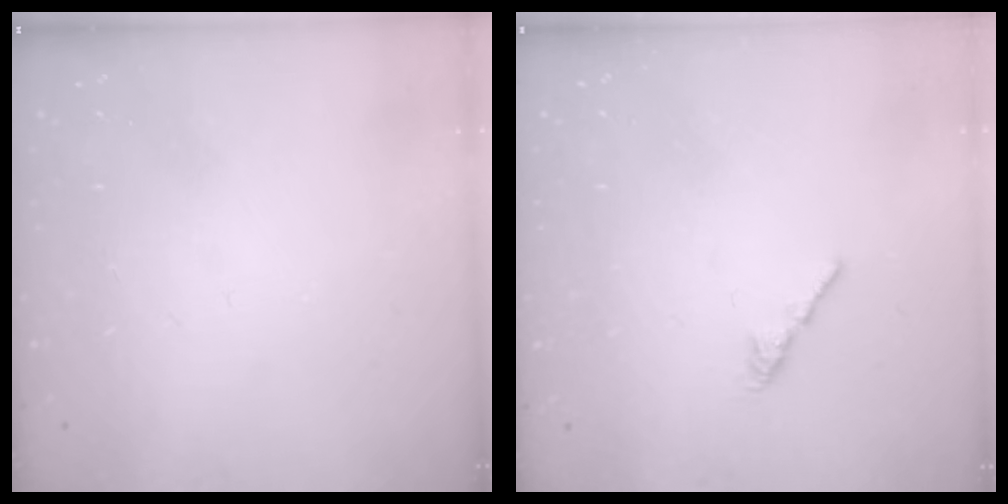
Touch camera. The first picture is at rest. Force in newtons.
{"total": 1.3, "press": 1.2, "slide": 0.4}